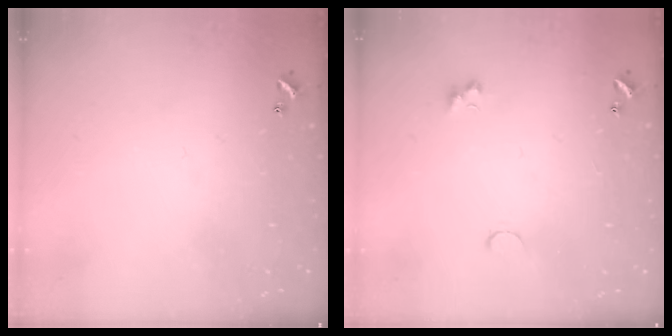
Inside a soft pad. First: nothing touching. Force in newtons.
{"total": 1.4, "press": 1.3, "slide": 0.5}